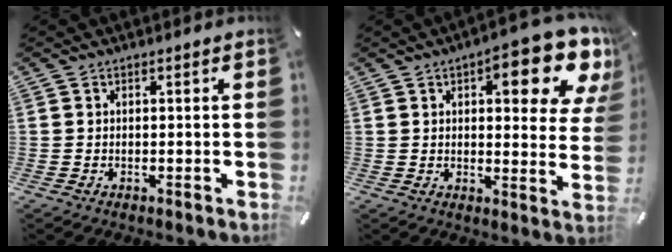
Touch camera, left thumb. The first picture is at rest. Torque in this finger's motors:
{"motor_torque": [2.22, 2.26, 1.42, -1.35, 0.08]}